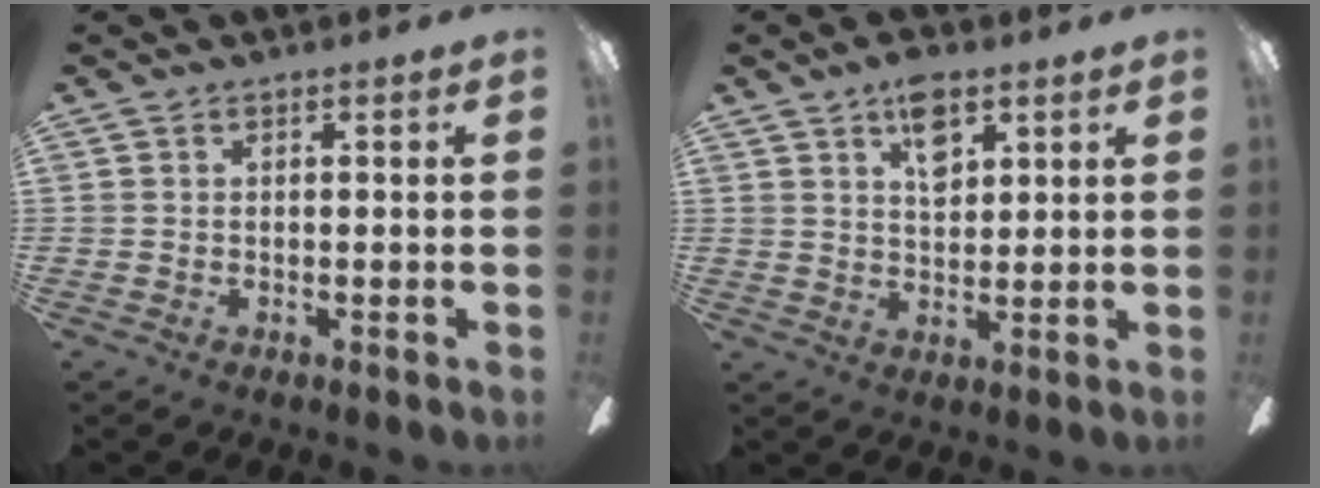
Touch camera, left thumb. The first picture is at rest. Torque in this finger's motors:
{"motor_torque": [1.06, 0.90, 0.79, -0.36, 0.03]}